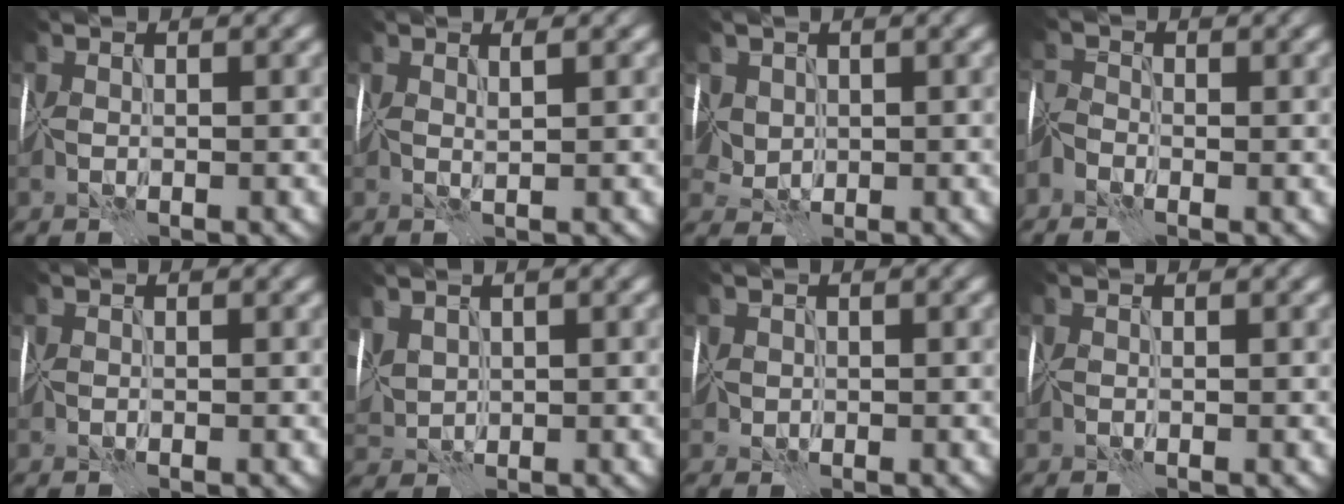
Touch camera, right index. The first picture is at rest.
{"total": 1.1, "force": [0.7, 0.1, 0.9], "torque": [-0.012, 0.002, 0.008]}
{"total": 2.7, "force": [1.2, 2.3, 0.7], "torque": [-0.026, 0.003, 0.031]}
{"total": 1.9, "force": [-1.1, 1.2, 0.9], "torque": [-0.024, 0.003, -0.034]}
{"total": 0.0}
{"total": 2.4, "force": [1.2, 1.6, 1.2], "torque": [-0.044, 0.007, 0.032]}
{"total": 1.1, "force": [0.3, 1.1, 0.0], "torque": [-0.007, 0.004, 0.003]}
{"total": 0.0}